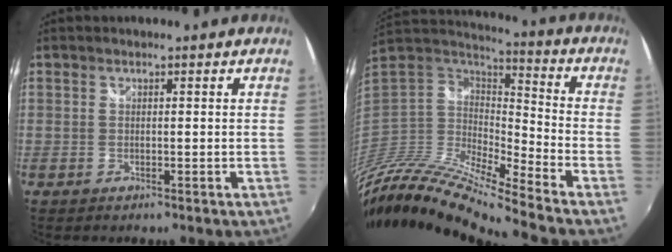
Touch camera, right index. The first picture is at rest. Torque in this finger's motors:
{"motor_torque": [-1.01, -1.13, -0.88, 0.01]}